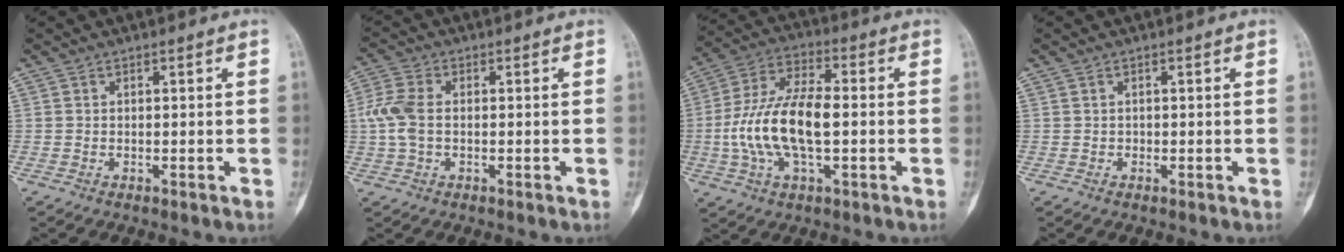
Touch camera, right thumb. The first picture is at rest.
{"total": 6.3, "force": [0.0, 3.9, 5.0], "torque": [-0.132, 0.013, -0.005]}
{"total": 15.5, "force": [-1.5, 7.0, 13.8], "torque": [-0.281, 0.023, -0.031]}
{"total": 0.0}